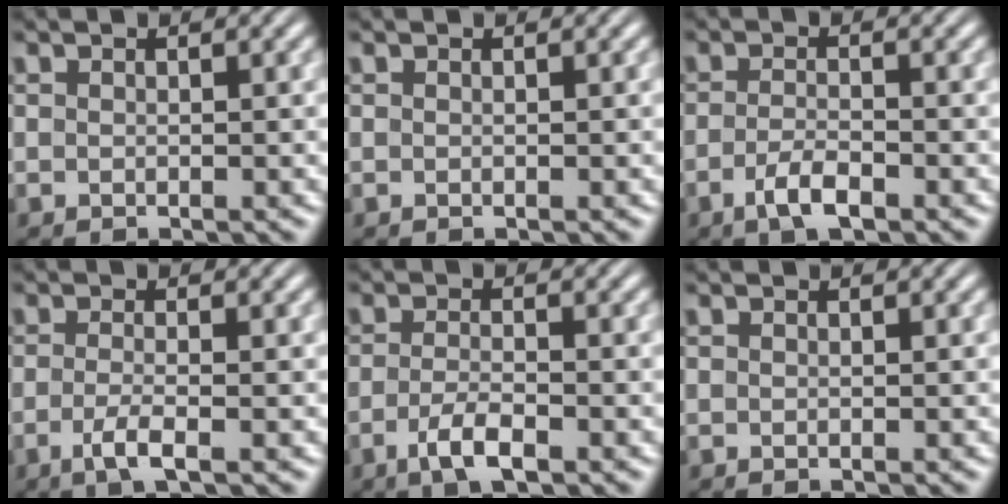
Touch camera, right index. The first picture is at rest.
{"total": 0.0}
{"total": 2.7, "force": [-2.0, 0.3, 1.9], "torque": [-0.037, -0.012, -0.029]}
{"total": 2.4, "force": [-1.4, -0.2, 1.9], "torque": [-0.047, -0.018, -0.019]}
{"total": 3.1, "force": [-2.0, 0.4, 2.2], "torque": [-0.046, -0.016, -0.027]}
{"total": 0.0}